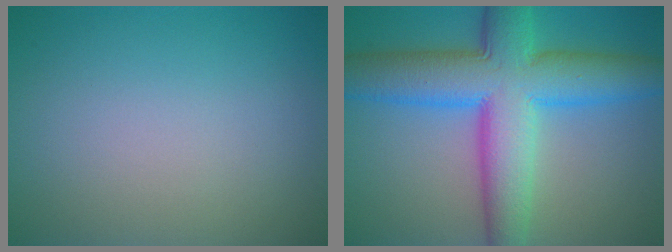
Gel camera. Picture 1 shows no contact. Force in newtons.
{"total": 11.1, "press": 11.1, "slide": 0.4}